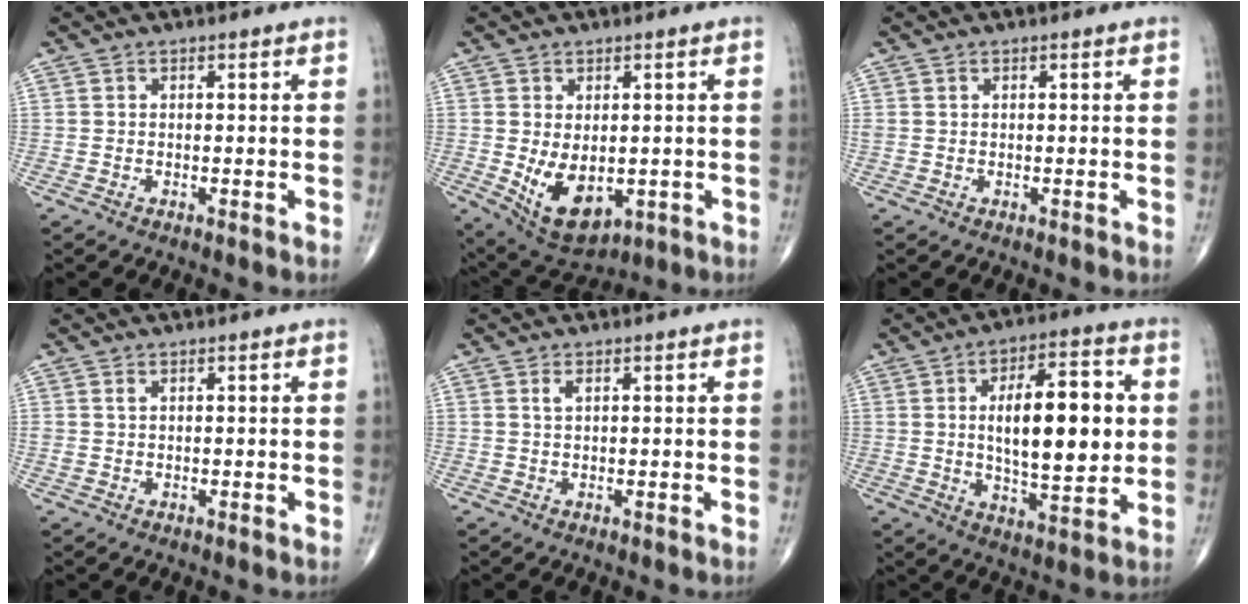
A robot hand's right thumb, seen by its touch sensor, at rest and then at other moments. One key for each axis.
{"total": 10.1, "fx": -1.4, "fy": 6.2, "fz": 7.8, "tx": -0.112, "ty": -0.011, "tz": 0.000}
{"total": 0.6, "fx": 0.3, "fy": 0.4, "fz": 0.3, "tx": -0.005, "ty": 0.007, "tz": 0.008}
{"total": 0.9, "fx": 0.5, "fy": 0.6, "fz": 0.6, "tx": -0.010, "ty": 0.003, "tz": 0.013}
{"total": 1.3, "fx": 0.6, "fy": 0.5, "fz": 1.0, "tx": -0.023, "ty": 0.004, "tz": 0.012}
{"total": 17.1, "fx": 2.0, "fy": 7.0, "fz": 15.5, "tx": -0.213, "ty": -0.004, "tz": 0.031}